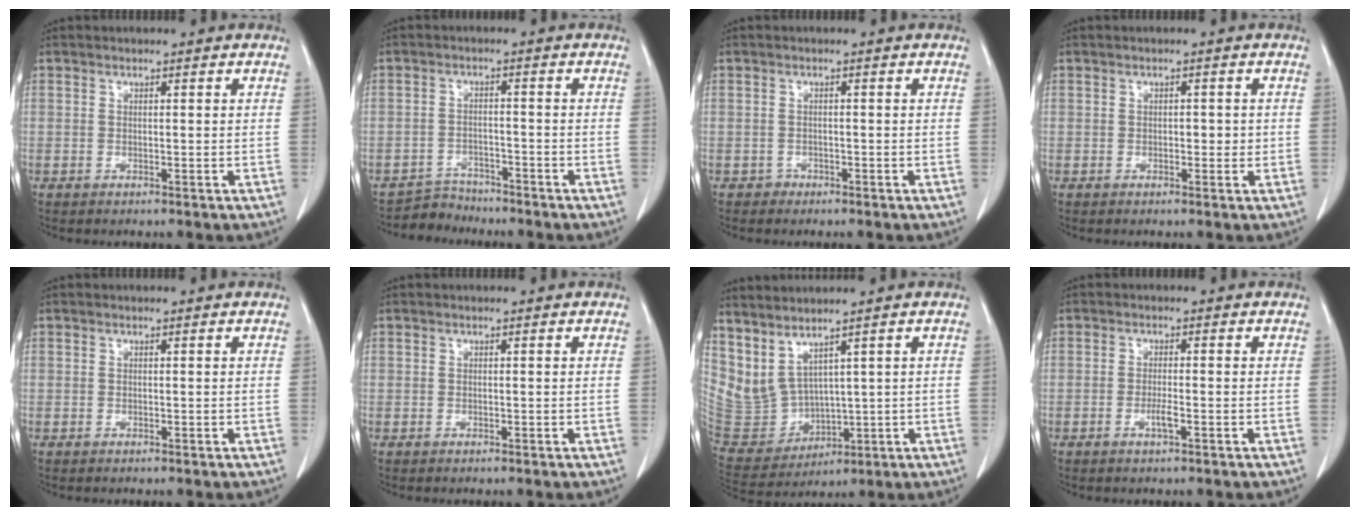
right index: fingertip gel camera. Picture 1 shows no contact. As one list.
[{"total": 3.7, "force": [-3.4, 0.9, -1.1], "torque": [0.022, -0.003, -0.058]}, {"total": 1.8, "force": [-1.4, 1.1, -0.4], "torque": [0.008, 0.006, -0.026]}, {"total": 1.8, "force": [-0.1, 1.1, 1.4], "torque": [-0.016, 0.003, -0.001]}, {"total": 0.0}, {"total": 0.0}, {"total": 9.8, "force": [6.5, 4.2, 5.9], "torque": [-0.134, -0.011, 0.165]}, {"total": 1.8, "force": [-0.7, 0.1, 1.7], "torque": [-0.032, -0.001, -0.012]}]